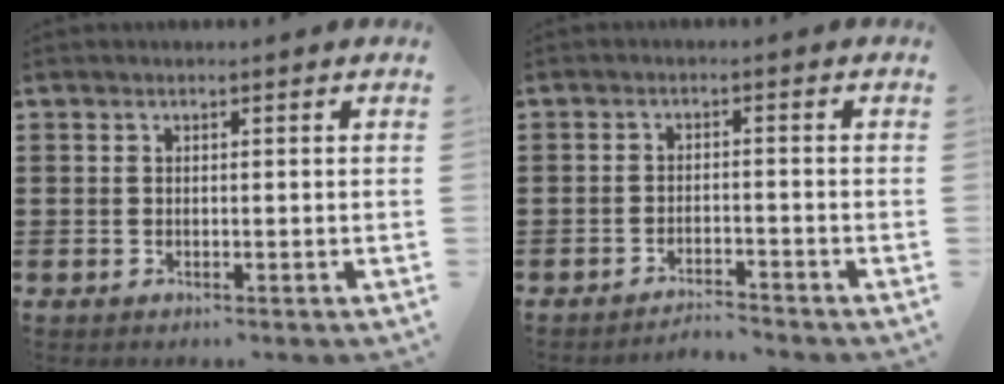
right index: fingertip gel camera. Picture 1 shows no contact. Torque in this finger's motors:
{"motor_torque": [-0.04, 0.83, 0.04, -0.01]}